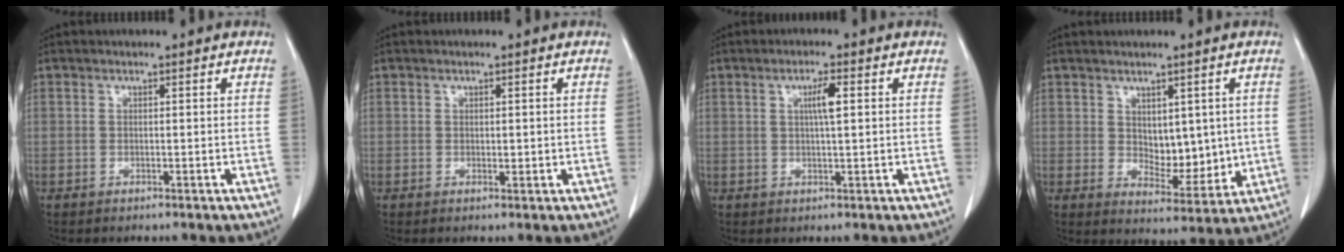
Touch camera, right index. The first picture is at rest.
{"total": 0.9, "force": [0.1, 0.5, 0.8], "torque": [-0.009, -0.003, 0.003]}
{"total": 3.2, "force": [0.8, 0.1, 3.1], "torque": [-0.055, 0.001, 0.013]}
{"total": 6.7, "force": [0.9, 3.7, 5.5], "torque": [-0.075, -0.007, 0.031]}